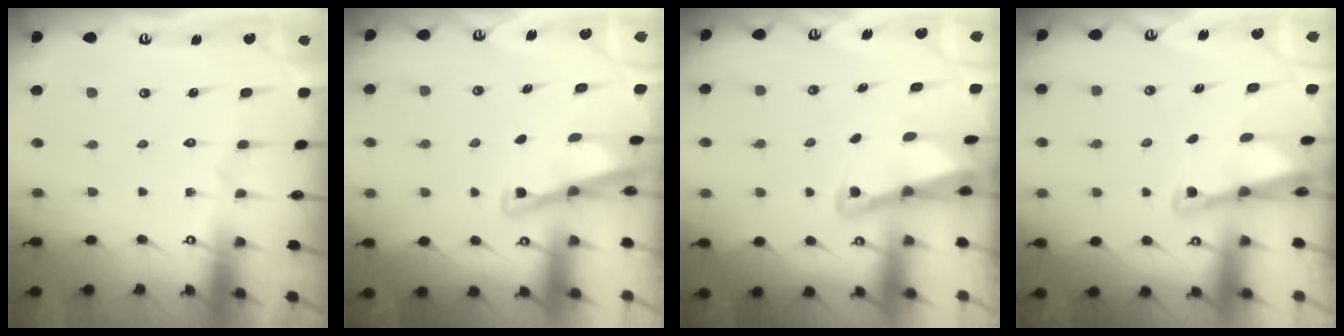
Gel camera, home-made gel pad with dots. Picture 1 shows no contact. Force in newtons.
{"total": 2.9, "press": 2.9, "slide": 0.4}
{"total": 2.6, "press": 2.5, "slide": 0.6}
{"total": 2.1, "press": 2.1, "slide": 0.3}